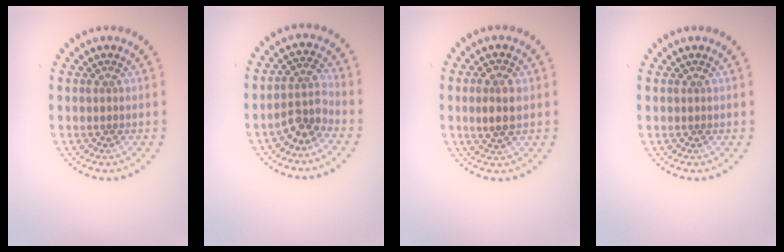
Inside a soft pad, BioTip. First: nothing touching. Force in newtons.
{"total": 2.8, "press": 2.0, "slide": 1.9}
{"total": 2.7, "press": 2.7, "slide": 0.4}
{"total": 0.0}